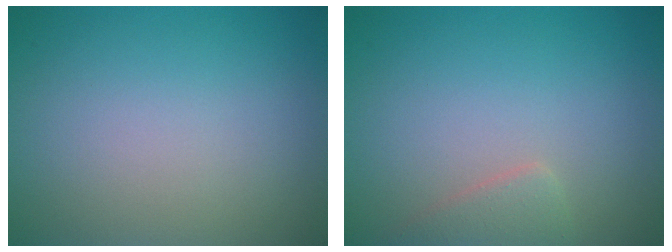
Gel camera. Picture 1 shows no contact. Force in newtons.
{"total": 1.7, "press": 1.7, "slide": 0.1}